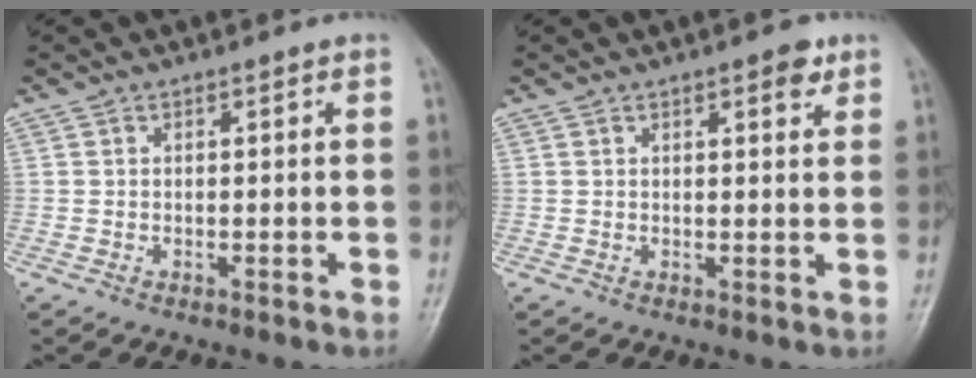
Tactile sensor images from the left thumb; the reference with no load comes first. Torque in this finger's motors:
{"motor_torque": [-0.19, -0.05, -0.33, 0.15, 0.02]}